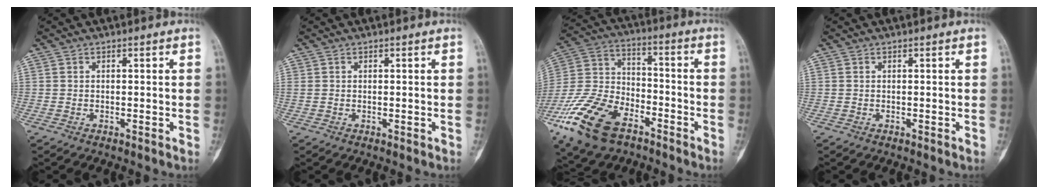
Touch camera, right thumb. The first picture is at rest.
{"total": 0.8, "force": [0.0, 0.6, 0.6], "torque": [-0.017, 0.007, 0.004]}
{"total": 19.3, "force": [-11.0, 10.6, 11.7], "torque": [-0.239, 0.047, -0.209]}
{"total": 0.0}